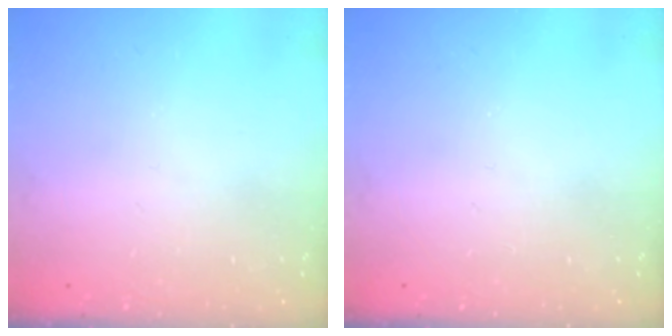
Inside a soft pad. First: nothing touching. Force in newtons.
{"total": 0.0}